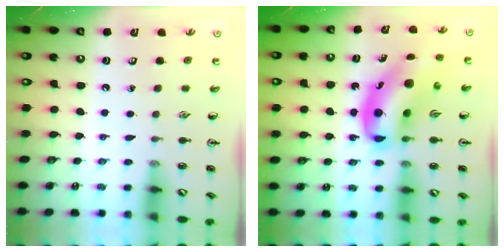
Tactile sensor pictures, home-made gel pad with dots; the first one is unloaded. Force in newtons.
{"total": 12.7, "press": 12.3, "slide": 3.3}